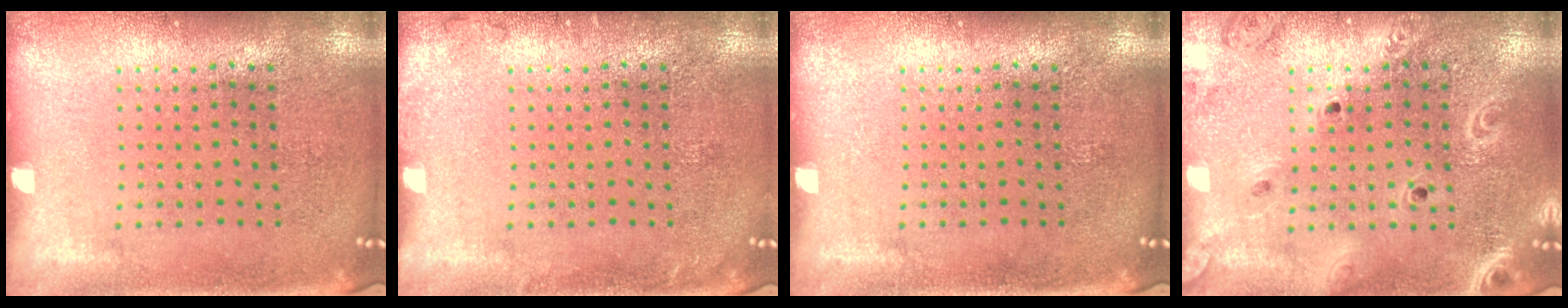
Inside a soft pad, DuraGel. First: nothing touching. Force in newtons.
{"total": 0.8, "press": 0.7, "slide": 0.2}
{"total": 0.0}
{"total": 2.2, "press": 2.0, "slide": 0.9}